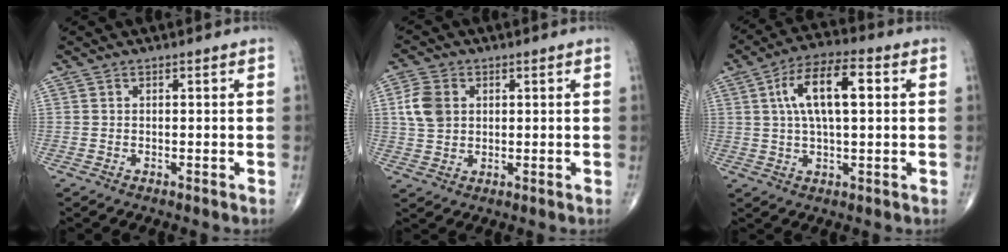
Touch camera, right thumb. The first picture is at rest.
{"total": 6.6, "force": [1.4, 5.0, 4.0], "torque": [-0.076, 0.001, 0.027]}
{"total": 12.2, "force": [2.7, 4.9, 10.9], "torque": [-0.190, 0.020, 0.042]}